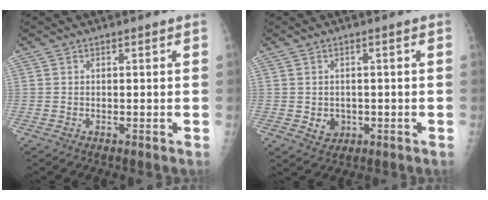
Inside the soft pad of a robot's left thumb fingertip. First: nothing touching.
{"total": 3.4, "force": [-0.6, 2.9, 1.6], "torque": [-0.009, 0.001, 0.001]}